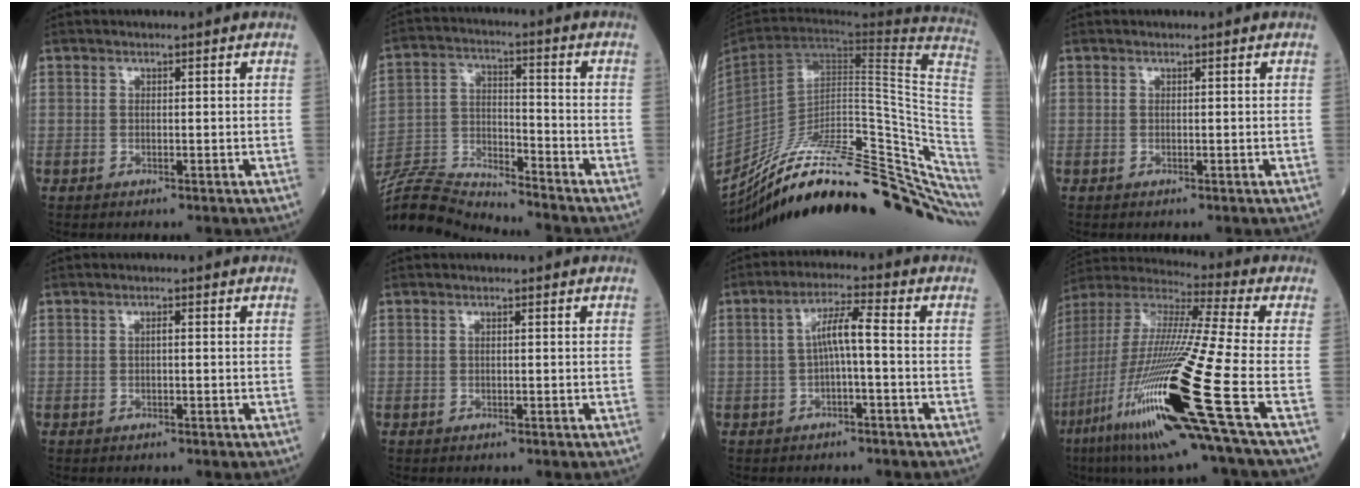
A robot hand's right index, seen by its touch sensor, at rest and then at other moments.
{"total": 14.7, "force": [-14.5, -0.3, 2.4], "torque": [-0.056, 0.020, -0.267]}
{"total": 35.8, "force": [-27.1, 5.3, 22.8], "torque": [-0.248, -0.024, -0.387]}
{"total": 0.0}
{"total": 0.6, "force": [0.0, 0.1, 0.6], "torque": [-0.010, 0.002, -0.001]}
{"total": 0.0}
{"total": 4.9, "force": [-0.3, 0.3, 4.9], "torque": [-0.085, 0.020, -0.005]}
{"total": 26.8, "force": [-10.1, 0.2, 24.9], "torque": [-0.493, -0.058, -0.192]}